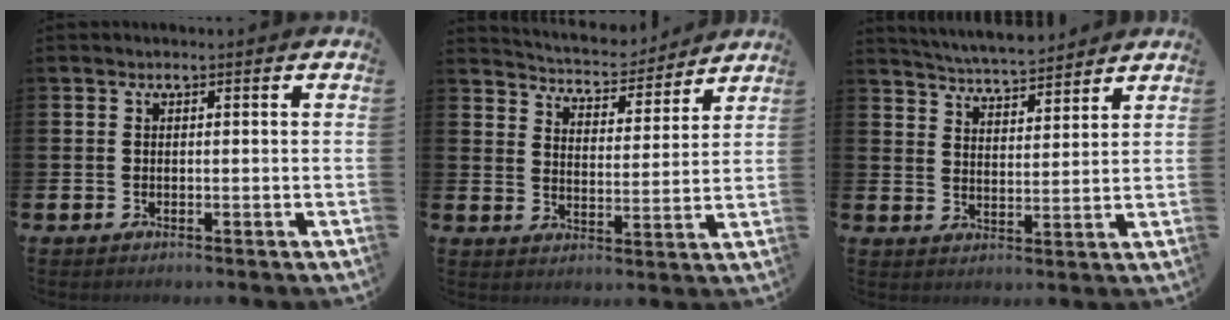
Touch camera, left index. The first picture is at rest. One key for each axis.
{"total": 5.3, "fx": 5.2, "fy": 1.0, "fz": 0.3, "tx": -0.030, "ty": -0.044, "tz": 0.088}
{"total": 5.4, "fx": 5.4, "fy": 0.3, "fz": 0.4, "tx": -0.032, "ty": -0.030, "tz": 0.096}